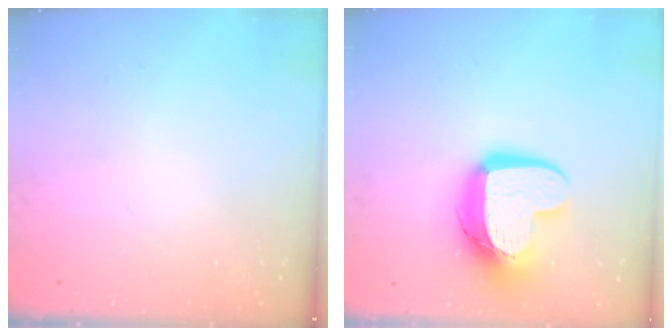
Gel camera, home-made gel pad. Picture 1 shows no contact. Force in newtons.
{"total": 15.1, "press": 15.0, "slide": 1.4}